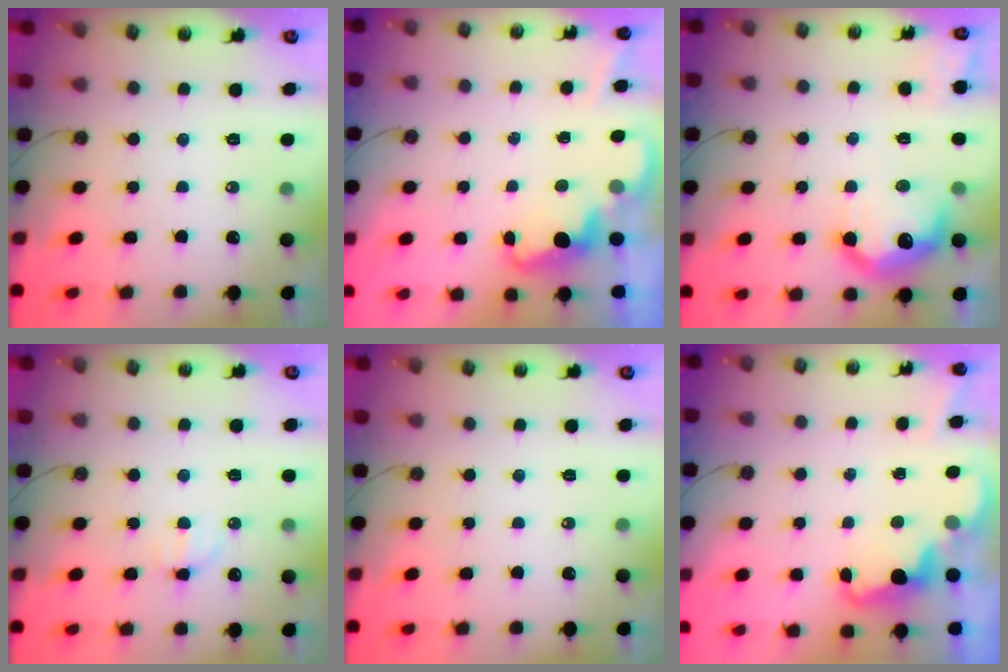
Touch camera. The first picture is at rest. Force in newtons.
{"total": 2.2, "press": 2.1, "slide": 0.5}
{"total": 12.7, "press": 12.7, "slide": 1.1}
{"total": 4.5, "press": 4.5, "slide": 0.9}
{"total": 0.0}
{"total": 1.5, "press": 1.4, "slide": 0.7}